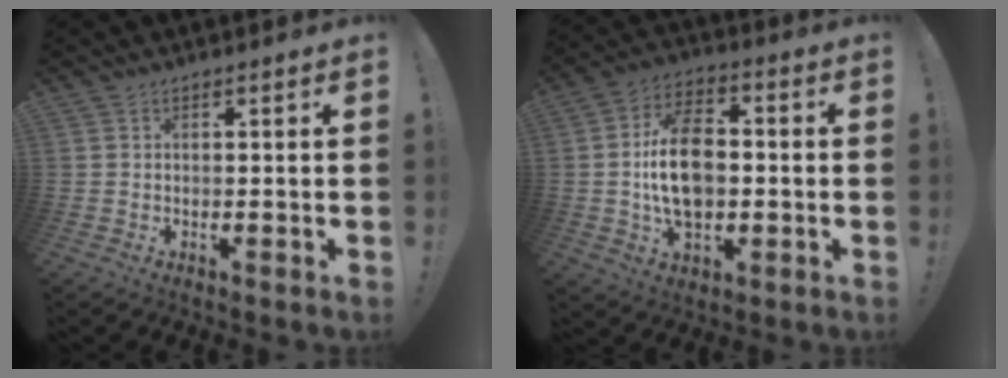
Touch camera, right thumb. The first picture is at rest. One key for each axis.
{"total": 16.1, "fx": -0.9, "fy": 10.6, "fz": 12.1, "tx": -0.205, "ty": 0.006, "tz": -0.019}